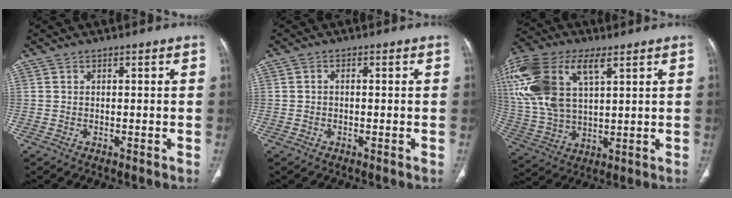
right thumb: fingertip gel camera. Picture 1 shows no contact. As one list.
[{"total": 0.6, "force": [-0.1, 0.5, 0.4], "torque": [-0.006, 0.002, -0.005]}, {"total": 23.3, "force": [9.2, 12.3, 17.5], "torque": [-0.409, 0.007, 0.175]}]